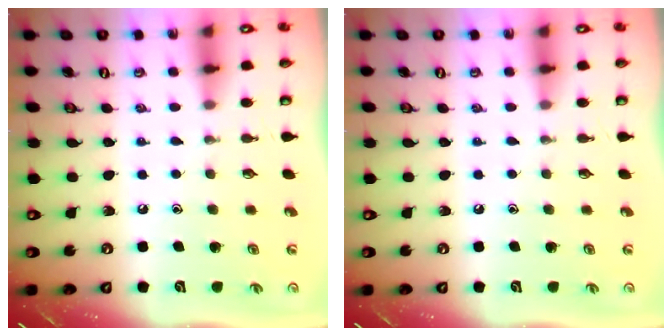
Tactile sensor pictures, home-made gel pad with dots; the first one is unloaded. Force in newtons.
{"total": 0.0}